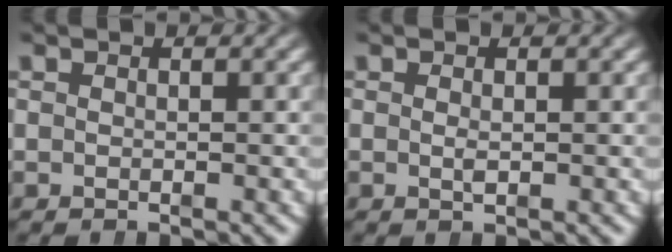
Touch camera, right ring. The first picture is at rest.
{"total": 0.7, "force": [-0.1, 0.1, 0.7], "torque": [-0.012, -0.006, 0.001]}